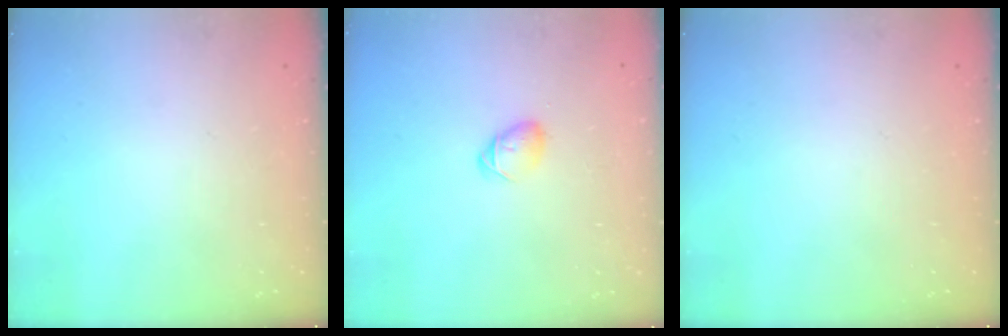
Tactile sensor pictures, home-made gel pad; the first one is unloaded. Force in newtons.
{"total": 4.5, "press": 4.4, "slide": 0.8}
{"total": 0.0}